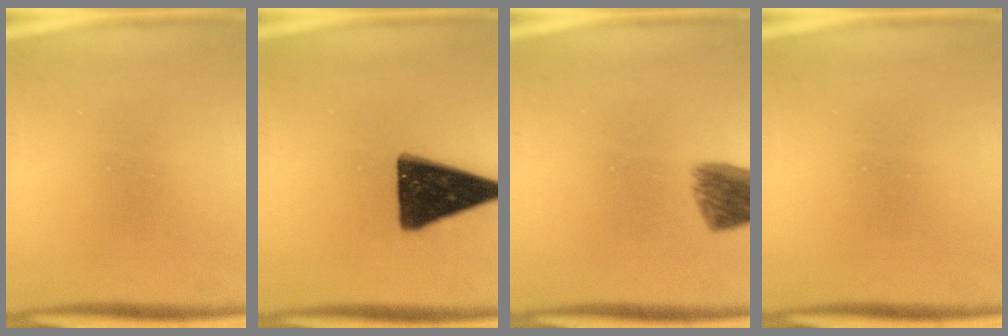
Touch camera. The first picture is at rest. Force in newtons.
{"total": 16.4}
{"total": 6.7}
{"total": 0.0}